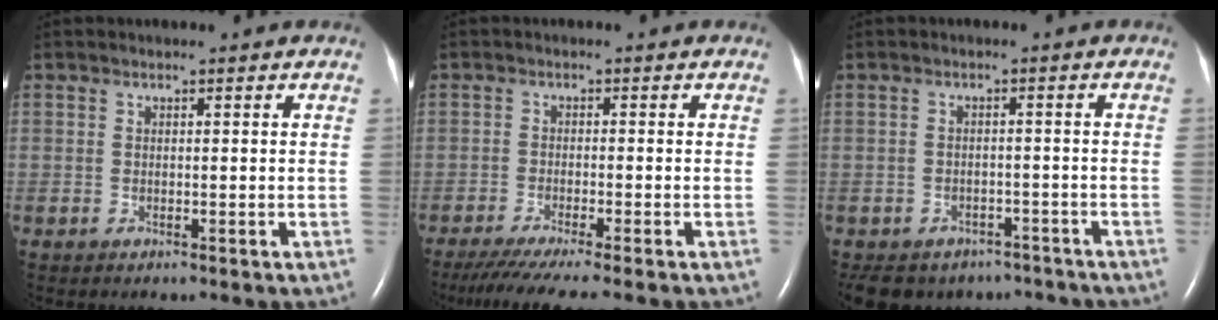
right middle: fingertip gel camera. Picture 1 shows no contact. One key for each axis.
{"total": 8.6, "fx": -7.2, "fy": -0.7, "fz": 4.7, "tx": -0.060, "ty": -0.028, "tz": -0.116}
{"total": 11.0, "fx": -9.0, "fy": 6.0, "fz": 2.1, "tx": -0.040, "ty": 0.007, "tz": -0.104}